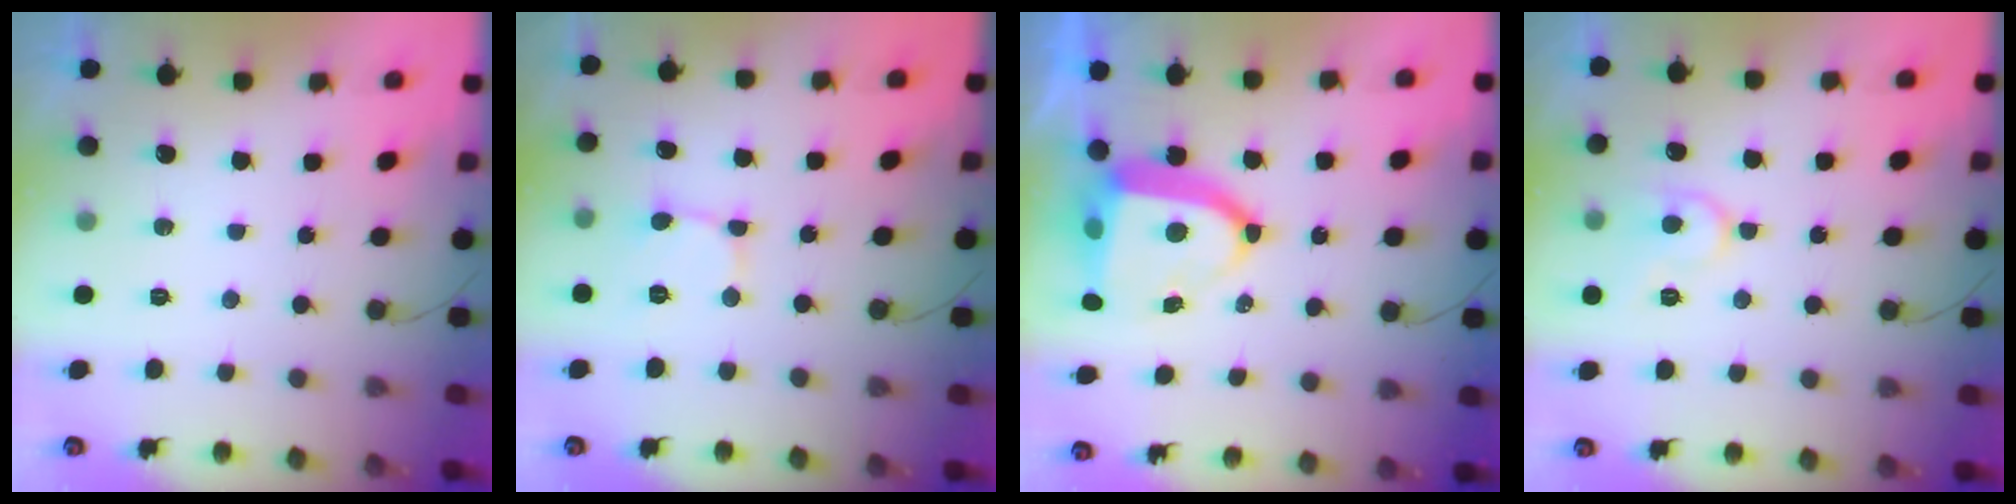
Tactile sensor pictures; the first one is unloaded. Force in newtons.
{"total": 2.4, "press": 2.4, "slide": 0.1}
{"total": 11.3, "press": 11.2, "slide": 1.3}
{"total": 9.3, "press": 9.3, "slide": 0.8}